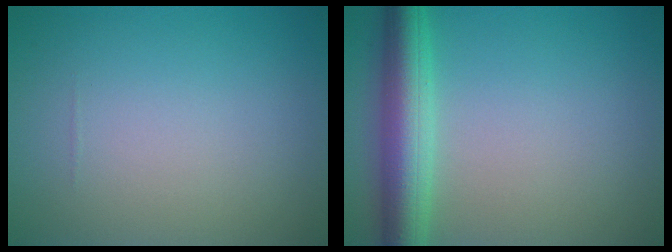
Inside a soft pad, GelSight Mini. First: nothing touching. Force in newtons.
{"total": 5.7, "press": 5.7, "slide": 0.2}